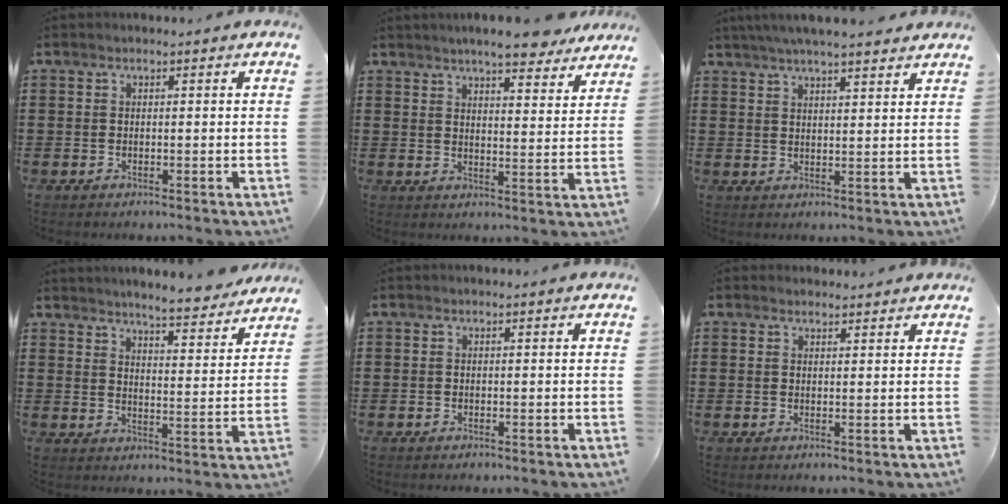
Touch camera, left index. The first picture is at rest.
{"total": 6.7, "force": [6.1, 0.4, 2.8], "torque": [-0.057, -0.025, 0.105]}
{"total": 4.4, "force": [4.1, 0.0, 1.8], "torque": [-0.045, -0.008, 0.072]}
{"total": 5.3, "force": [5.2, -0.4, 1.1], "torque": [-0.036, -0.036, 0.088]}
{"total": 0.0}
{"total": 1.6, "force": [1.5, 0.3, 0.1], "torque": [-0.005, 0.003, 0.030]}